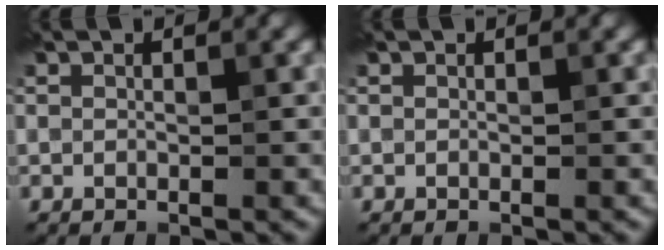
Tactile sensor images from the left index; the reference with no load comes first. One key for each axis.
{"total": 0.0}